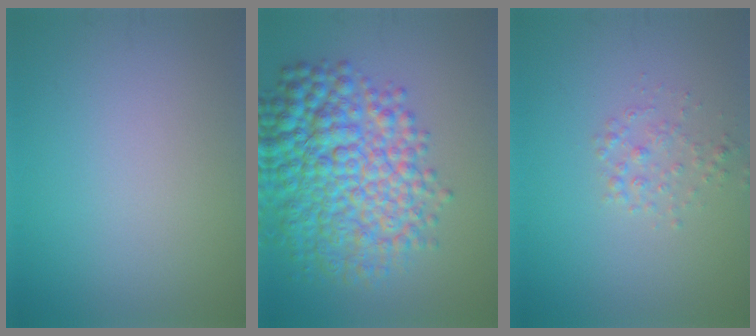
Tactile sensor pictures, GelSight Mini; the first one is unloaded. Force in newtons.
{"total": 9.7, "press": 9.7, "slide": 0.1}
{"total": 1.5, "press": 1.5, "slide": 0.0}